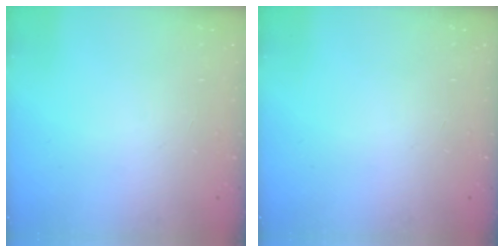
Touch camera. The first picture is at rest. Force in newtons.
{"total": 0.0}